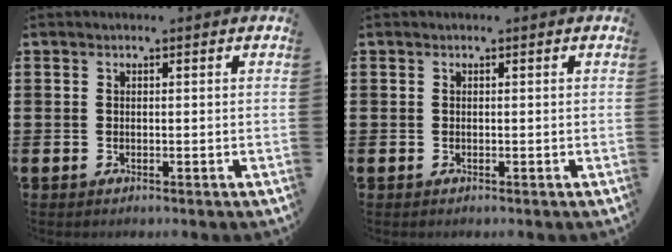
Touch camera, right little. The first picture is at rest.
{"total": 0.0}